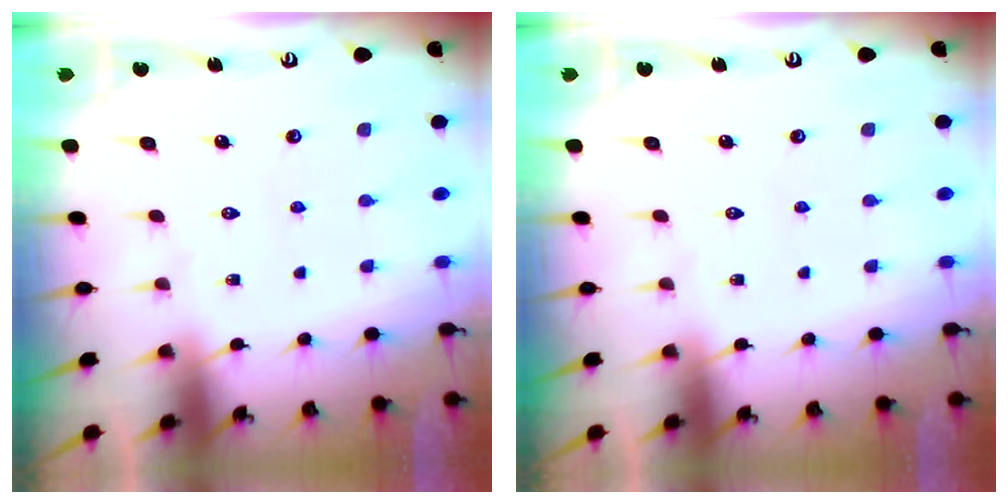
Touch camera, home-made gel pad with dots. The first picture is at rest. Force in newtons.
{"total": 0.0}